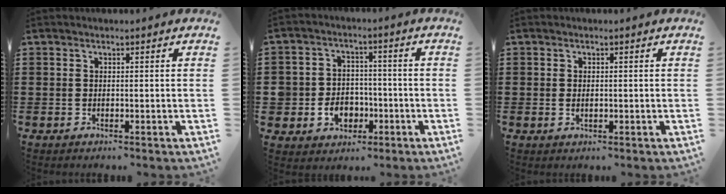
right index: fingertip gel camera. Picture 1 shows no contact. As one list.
[{"total": 5.5, "force": [-1.6, 4.9, 1.7], "torque": [-0.037, 0.011, -0.029]}, {"total": 1.0, "force": [0.1, 0.5, 0.9], "torque": [-0.018, 0.003, 0.000]}]